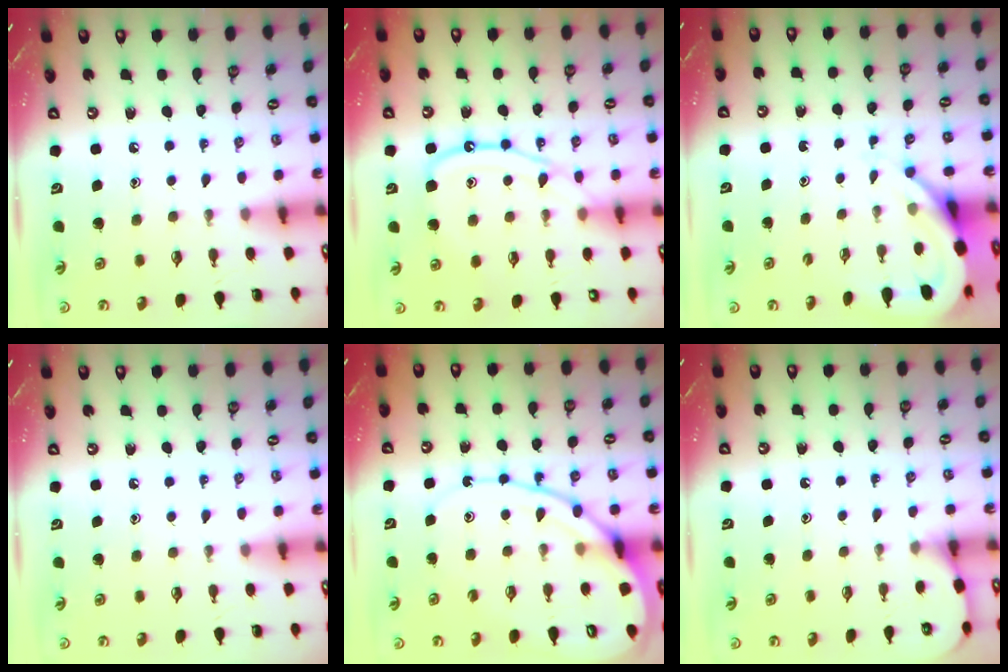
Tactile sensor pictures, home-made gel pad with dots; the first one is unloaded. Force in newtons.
{"total": 11.4, "press": 11.3, "slide": 1.2}
{"total": 7.0, "press": 6.9, "slide": 0.6}
{"total": 0.0}
{"total": 14.8, "press": 14.8, "slide": 1.1}
{"total": 3.5, "press": 3.5, "slide": 0.3}